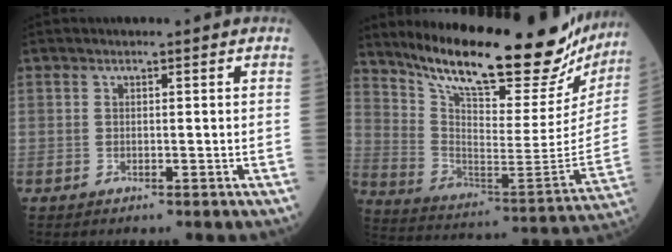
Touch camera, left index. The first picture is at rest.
{"total": 29.5, "force": [25.0, 6.1, 14.4], "torque": [-0.236, -0.070, 0.354]}